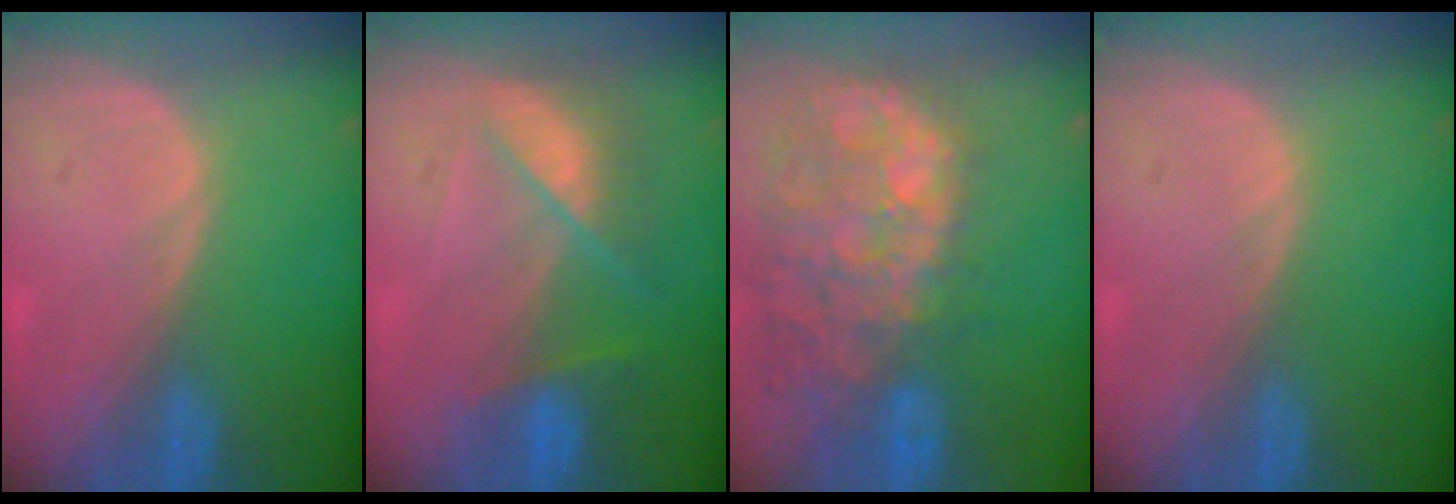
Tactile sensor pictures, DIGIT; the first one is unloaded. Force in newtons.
{"total": 7.3, "press": 6.6, "slide": 3.3}
{"total": 14.1, "press": 11.6, "slide": 8.0}
{"total": 0.0}